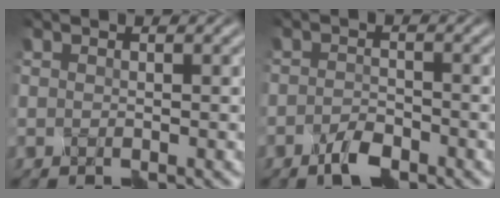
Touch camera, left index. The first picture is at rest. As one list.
[{"total": 2.0, "force": [-1.7, 0.4, 0.9], "torque": [-0.028, 0.004, -0.037]}]